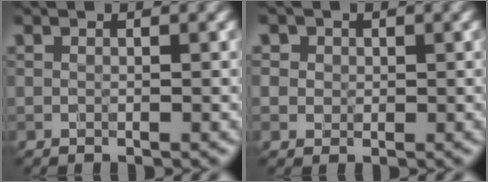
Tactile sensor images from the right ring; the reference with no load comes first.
{"total": 2.1, "force": [1.0, 1.8, 0.5], "torque": [-0.002, 0.006, 0.017]}